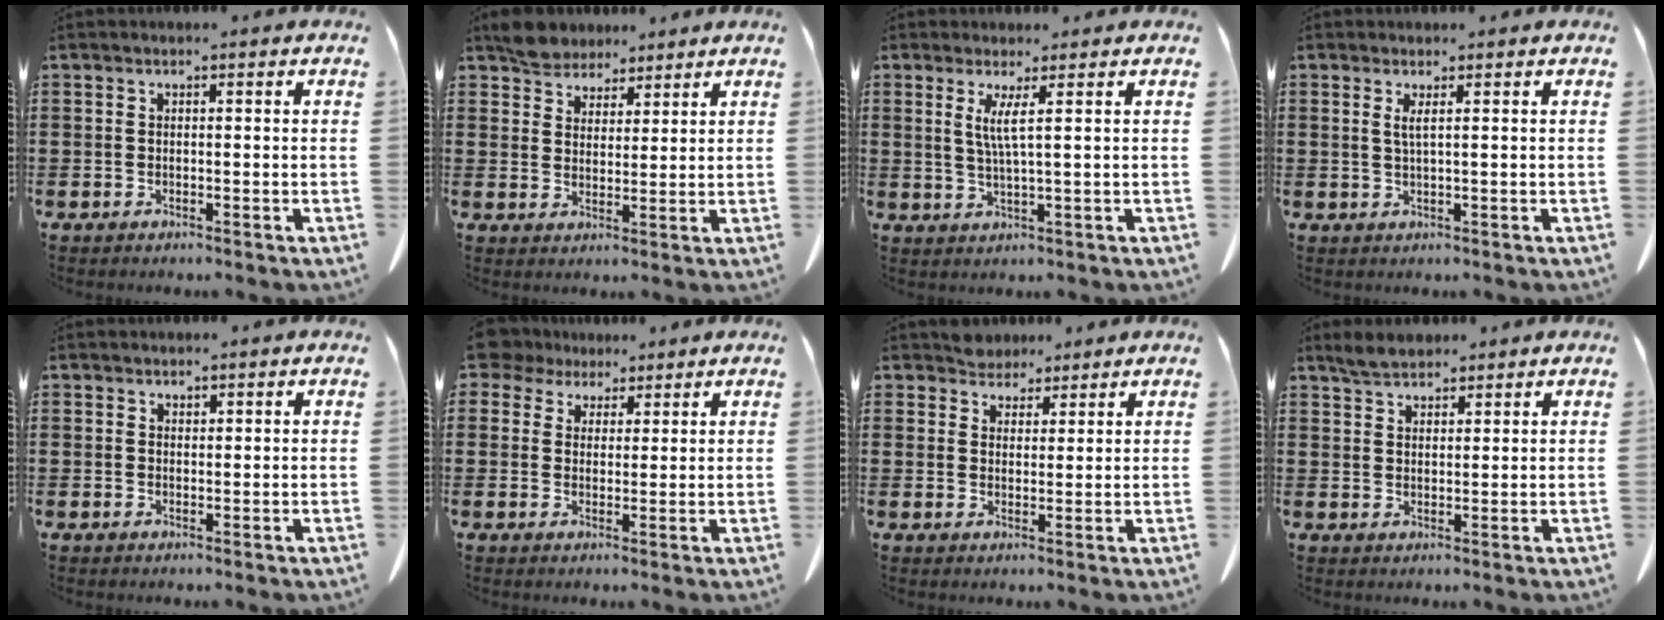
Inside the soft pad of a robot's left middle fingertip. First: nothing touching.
{"total": 4.8, "force": [4.2, 2.3, 0.5], "torque": [-0.029, 0.001, 0.080]}
{"total": 3.3, "force": [1.3, -0.6, 2.9], "torque": [-0.064, -0.008, 0.021]}
{"total": 1.5, "force": [0.7, -0.2, 1.3], "torque": [-0.029, -0.003, 0.012]}
{"total": 0.9, "force": [0.8, 0.4, 0.0], "torque": [-0.003, 0.000, 0.017]}
{"total": 4.9, "force": [3.7, 3.0, 1.2], "torque": [-0.035, 0.005, 0.069]}
{"total": 3.4, "force": [3.2, 1.2, -0.2], "torque": [-0.008, -0.002, 0.063]}
{"total": 3.1, "force": [2.8, 1.0, 0.9], "torque": [-0.024, 0.004, 0.053]}